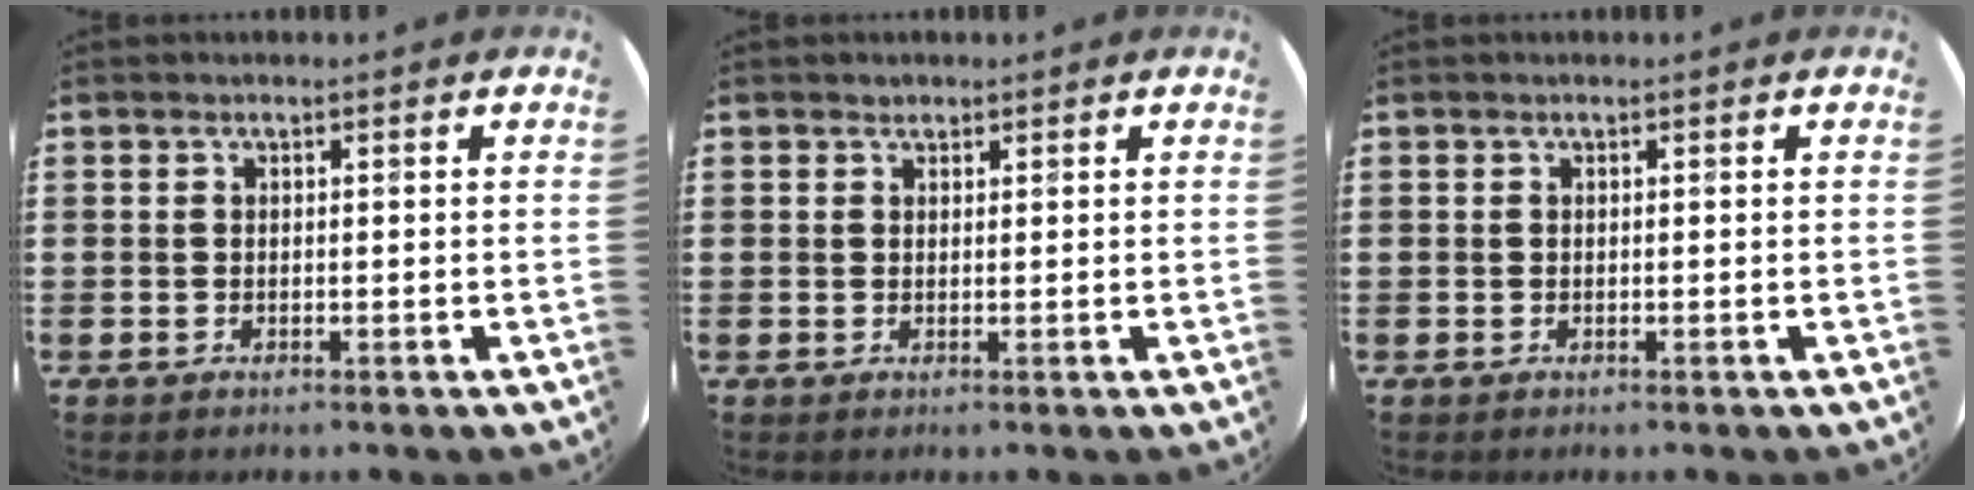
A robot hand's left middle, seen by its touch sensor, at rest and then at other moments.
{"total": 0.7, "force": [0.7, 0.3, -0.1], "torque": [0.001, 0.003, 0.013]}
{"total": 0.0}